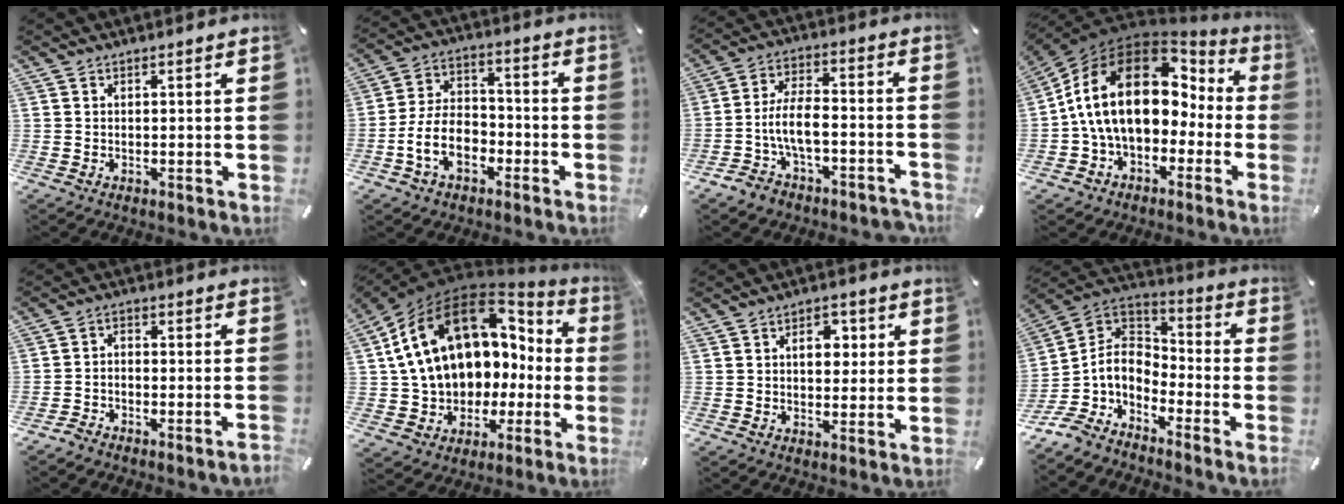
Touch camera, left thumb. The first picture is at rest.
{"total": 11.7, "force": [-5.0, 7.8, 7.2], "torque": [-0.159, 0.023, -0.091]}
{"total": 9.0, "force": [-3.1, 5.3, 6.5], "torque": [-0.127, 0.010, -0.054]}
{"total": 20.5, "force": [3.2, 14.0, 14.5], "torque": [-0.283, -0.007, 0.056]}
{"total": 4.7, "force": [-4.4, 0.6, 1.6], "torque": [-0.030, 0.009, -0.084]}
{"total": 20.1, "force": [6.2, 14.4, 12.6], "torque": [-0.250, -0.028, 0.125]}
{"total": 6.0, "force": [0.9, 4.0, 4.4], "torque": [-0.043, -0.006, 0.002]}
{"total": 6.9, "force": [-4.5, 4.3, 2.8], "torque": [-0.092, -0.016, -0.098]}